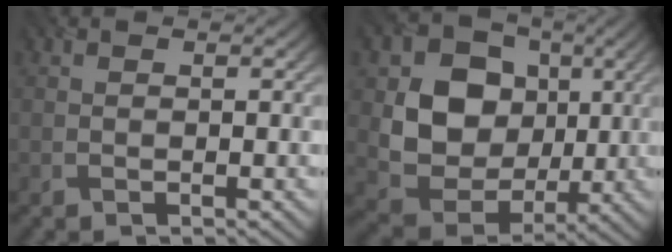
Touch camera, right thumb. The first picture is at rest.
{"total": 11.9, "force": [1.7, 10.0, 6.2], "torque": [-0.130, -0.007, 0.024]}